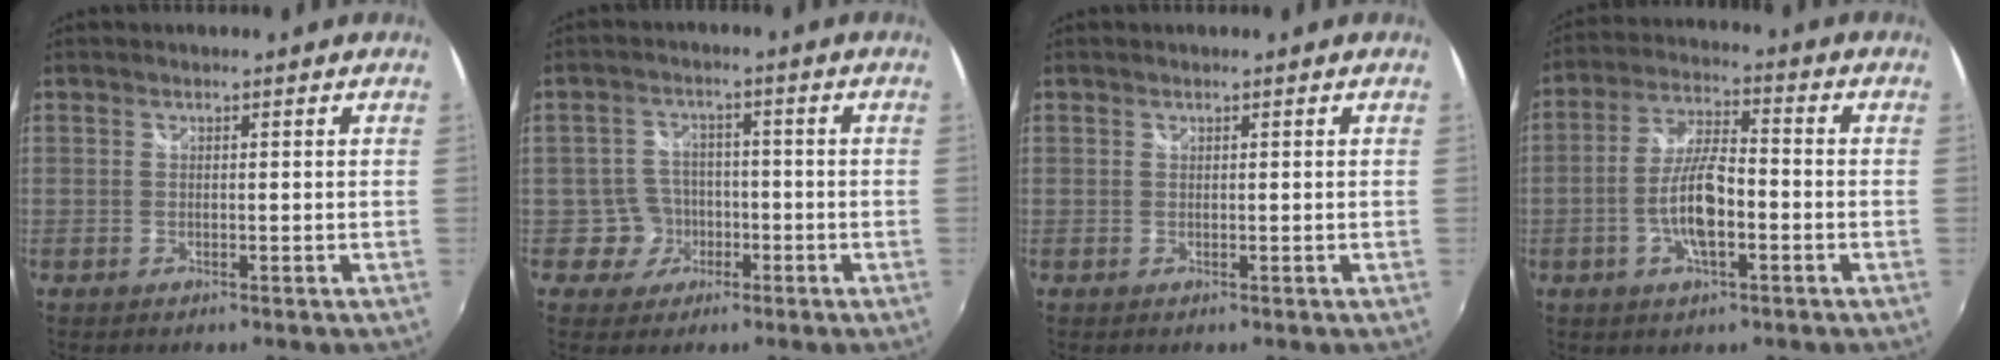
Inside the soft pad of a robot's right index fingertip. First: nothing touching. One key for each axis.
{"total": 5.0, "fx": -1.9, "fy": 4.6, "fz": 0.3, "tx": -0.013, "ty": 0.021, "tz": -0.025}
{"total": 0.0}
{"total": 9.5, "fx": -2.8, "fy": 2.9, "fz": 8.6, "tx": -0.175, "ty": 0.004, "tz": -0.053}